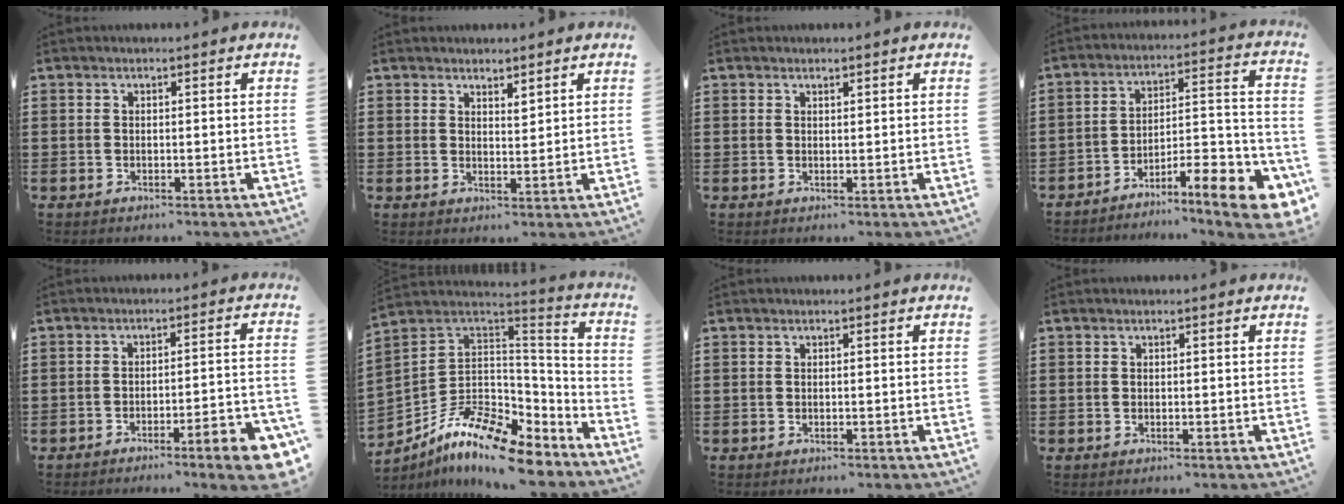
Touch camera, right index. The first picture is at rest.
{"total": 1.9, "force": [1.8, 0.5, 0.1], "torque": [-0.006, 0.004, 0.036]}
{"total": 0.7, "force": [0.6, 0.2, 0.2], "torque": [-0.004, 0.001, 0.012]}
{"total": 9.6, "force": [-7.6, 1.5, 5.8], "torque": [-0.070, 0.008, -0.145]}
{"total": 6.1, "force": [-4.4, 0.3, 4.3], "torque": [-0.066, -0.010, -0.080]}
{"total": 11.7, "force": [-8.3, 4.2, 7.1], "torque": [-0.146, 0.015, -0.157]}
{"total": 0.0}
{"total": 0.0}